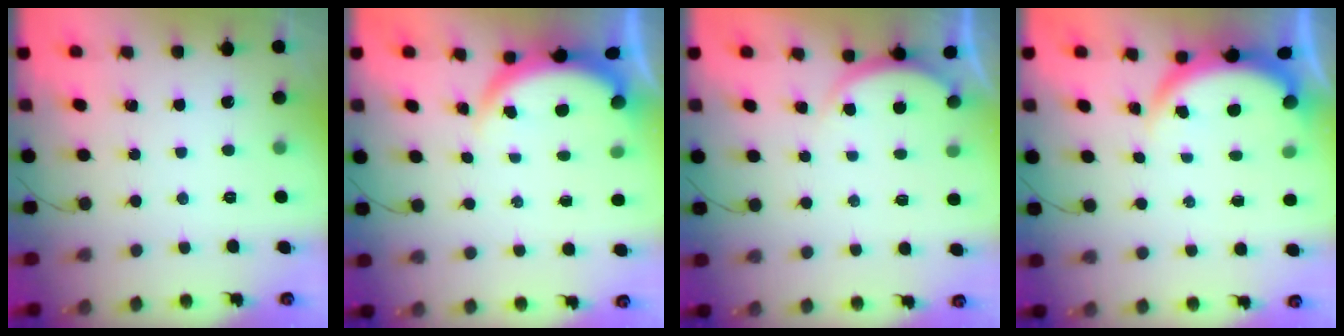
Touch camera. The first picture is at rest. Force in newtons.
{"total": 4.2, "press": 3.9, "slide": 1.5}
{"total": 3.0, "press": 2.9, "slide": 0.5}
{"total": 3.8, "press": 3.8, "slide": 0.2}